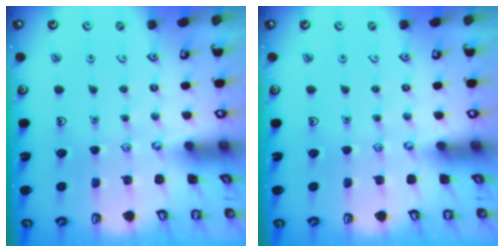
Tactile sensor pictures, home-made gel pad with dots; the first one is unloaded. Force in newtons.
{"total": 0.0}